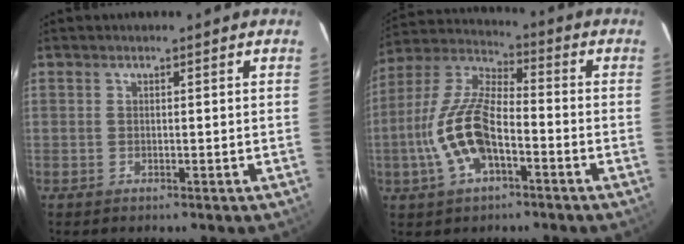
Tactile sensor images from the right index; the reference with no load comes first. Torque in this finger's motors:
{"motor_torque": [1.19, -0.95, 0.28, 0.21]}